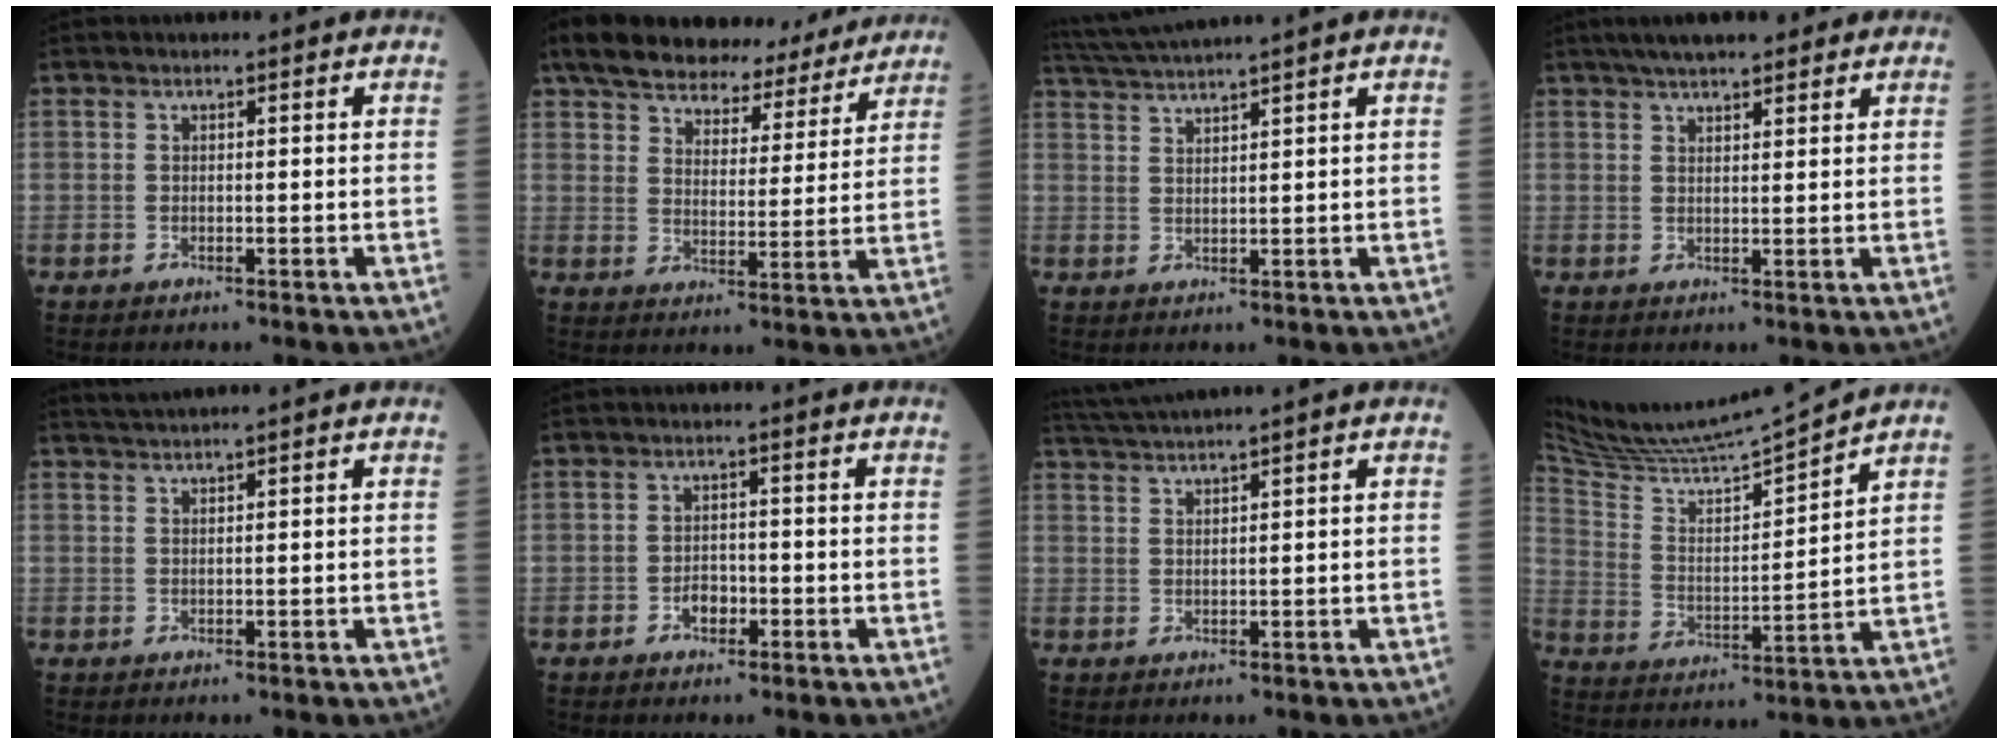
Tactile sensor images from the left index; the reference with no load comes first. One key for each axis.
{"total": 18.7, "fx": 16.6, "fy": 5.5, "fz": 6.6, "tx": -0.098, "ty": 0.020, "tz": 0.228}
{"total": 7.1, "fx": 6.2, "fy": -2.0, "fz": 2.7, "tx": -0.051, "ty": 0.017, "tz": 0.112}
{"total": 9.1, "fx": 7.2, "fy": 2.3, "fz": 5.1, "tx": -0.072, "ty": 0.033, "tz": 0.108}
{"total": 2.2, "fx": 1.9, "fy": -1.0, "fz": 0.6, "tx": -0.014, "ty": 0.008, "tz": 0.044}
{"total": 2.3, "fx": -1.1, "fy": 1.4, "fz": 1.4, "tx": -0.022, "ty": 0.005, "tz": -0.018}
{"total": 4.9, "fx": 4.2, "fy": -1.8, "fz": 1.8, "tx": -0.039, "ty": 0.014, "tz": 0.083}
{"total": 14.7, "fx": 14.0, "fy": -2.3, "fz": 4.0, "tx": -0.088, "ty": -0.019, "tz": 0.248}